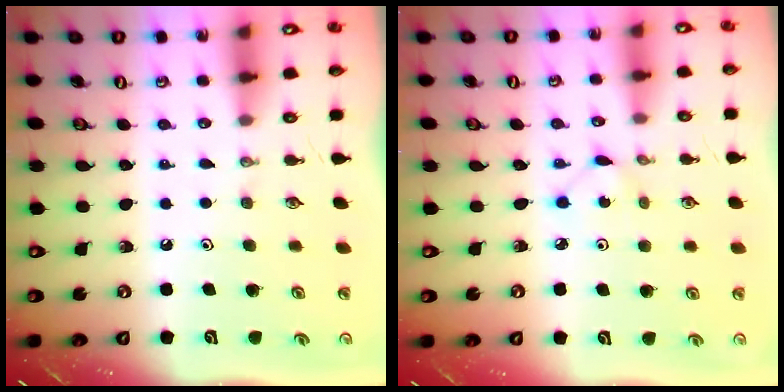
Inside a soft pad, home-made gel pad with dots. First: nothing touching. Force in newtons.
{"total": 2.4, "press": 2.4, "slide": 0.3}